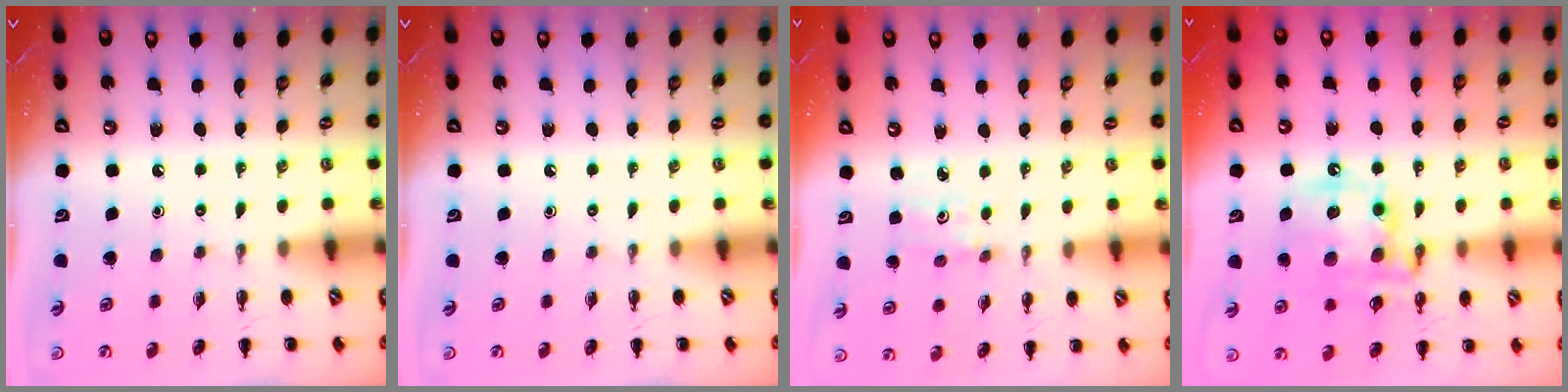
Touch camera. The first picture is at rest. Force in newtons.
{"total": 0.0}
{"total": 2.7, "press": 2.6, "slide": 0.8}
{"total": 15.7, "press": 15.2, "slide": 3.9}